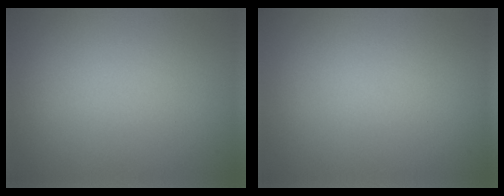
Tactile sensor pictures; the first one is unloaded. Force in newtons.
{"total": 0.0}